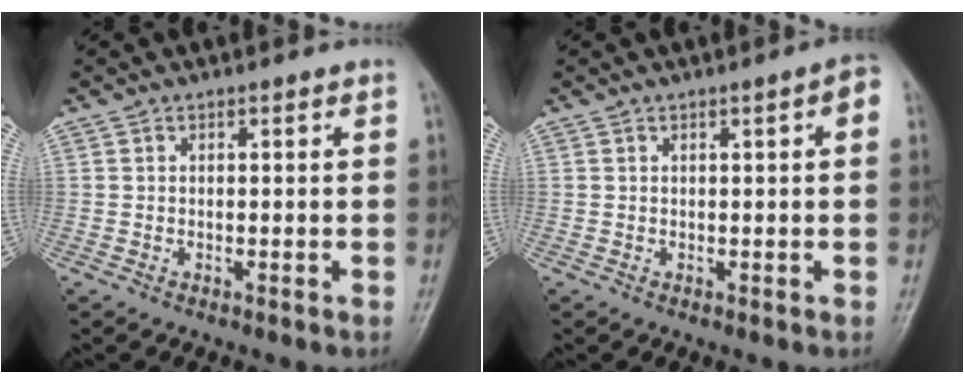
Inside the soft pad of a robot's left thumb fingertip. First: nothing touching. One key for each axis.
{"total": 3.0, "fx": 0.8, "fy": 0.6, "fz": 2.8, "tx": -0.032, "ty": 0.007, "tz": 0.006}